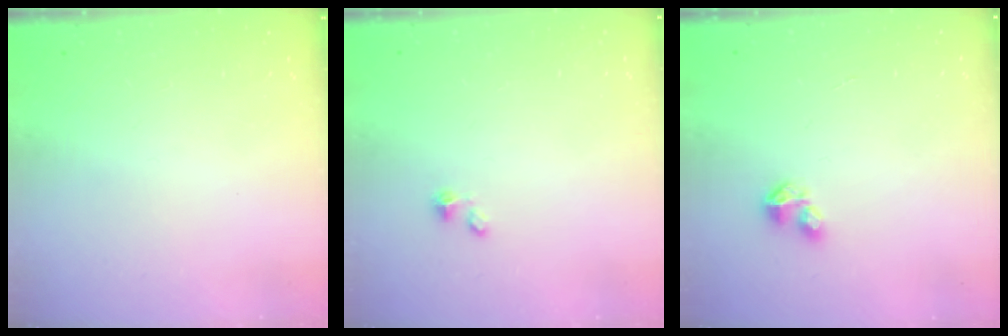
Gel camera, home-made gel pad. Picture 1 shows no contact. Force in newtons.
{"total": 1.5, "press": 1.5, "slide": 0.0}
{"total": 2.1, "press": 2.1, "slide": 0.2}